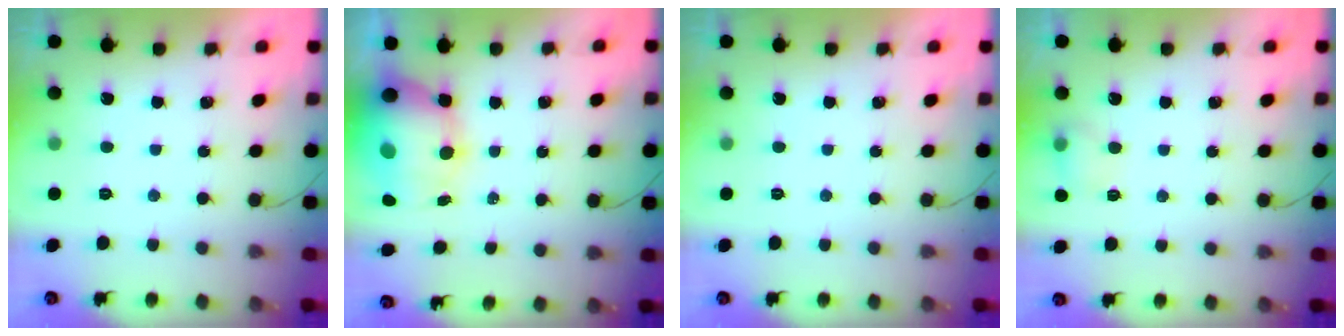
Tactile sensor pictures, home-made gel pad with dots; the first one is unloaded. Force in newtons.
{"total": 17.5, "press": 15.4, "slide": 8.3}
{"total": 0.0}
{"total": 6.0, "press": 5.9, "slide": 0.9}